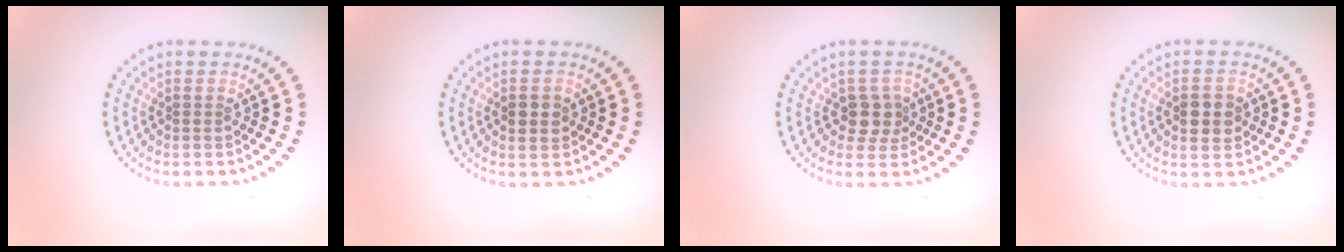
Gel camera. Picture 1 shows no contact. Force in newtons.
{"total": 1.4, "press": 1.4, "slide": 0.1}
{"total": 2.3, "press": 2.0, "slide": 1.2}
{"total": 2.8, "press": 2.8, "slide": 0.2}